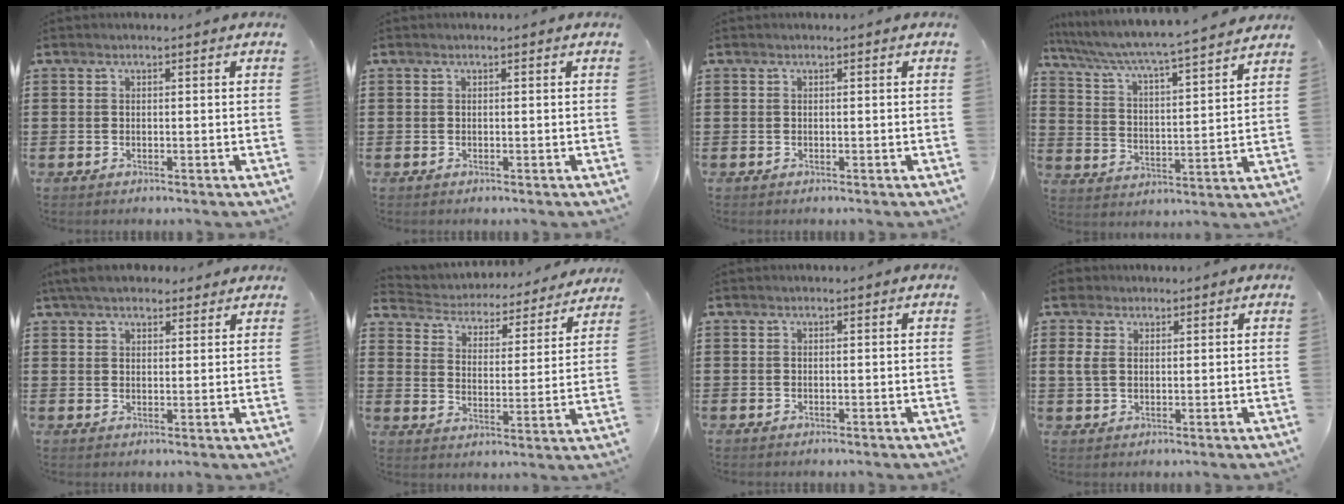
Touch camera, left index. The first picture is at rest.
{"total": 0.0}
{"total": 0.0}
{"total": 4.7, "force": [4.3, -0.6, 1.9], "torque": [-0.060, -0.039, 0.062]}
{"total": 4.8, "force": [4.1, 1.6, 1.9], "torque": [-0.049, -0.001, 0.077]}
{"total": 3.8, "force": [3.7, 0.8, 0.0], "torque": [-0.027, -0.034, 0.056]}
{"total": 0.0}
{"total": 3.9, "force": [1.6, 2.8, 2.1], "torque": [-0.058, 0.012, 0.027]}